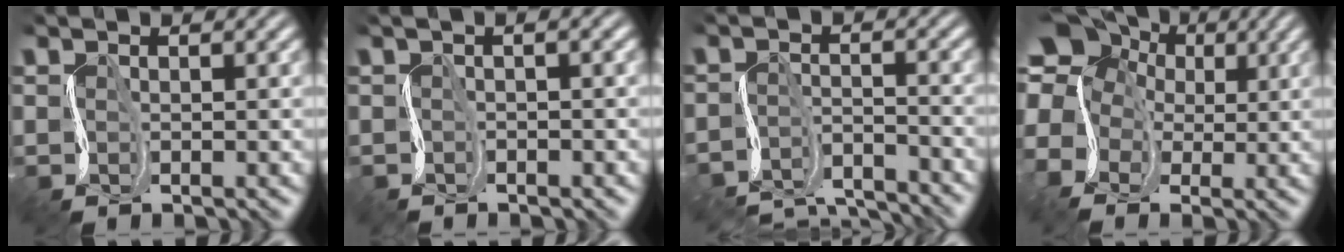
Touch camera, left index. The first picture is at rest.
{"total": 1.2, "force": [-0.1, 0.3, 1.2], "torque": [-0.013, 0.005, -0.007]}
{"total": 6.1, "force": [-5.9, 0.7, 1.1], "torque": [-0.014, -0.003, -0.103]}
{"total": 12.2, "force": [2.4, 10.5, 5.7], "torque": [-0.141, 0.047, -0.009]}